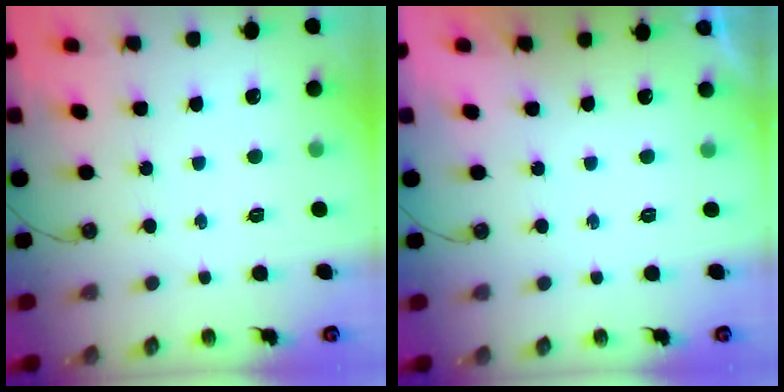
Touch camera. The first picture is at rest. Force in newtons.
{"total": 0.0}